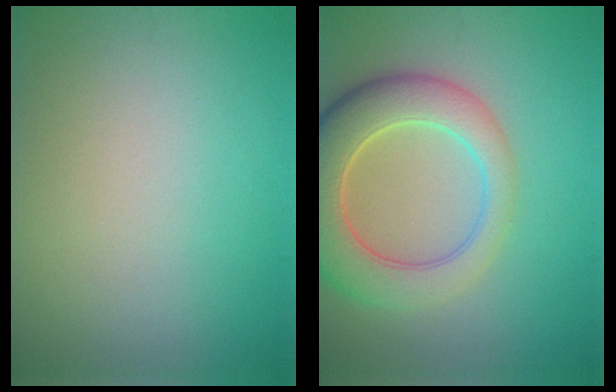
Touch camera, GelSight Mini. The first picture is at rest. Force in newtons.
{"total": 7.8, "press": 7.8, "slide": 1.0}